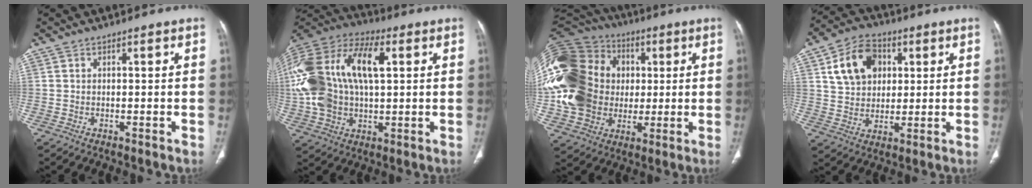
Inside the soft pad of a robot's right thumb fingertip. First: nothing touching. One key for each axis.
{"total": 28.5, "fx": 5.9, "fy": 16.3, "fz": 22.6, "tx": -0.500, "ty": 0.043, "tz": 0.106}
{"total": 30.9, "fx": 2.3, "fy": 24.5, "fz": 18.7, "tx": -0.422, "ty": 0.048, "tz": 0.053}
{"total": 12.2, "fx": 4.0, "fy": 9.1, "fz": 7.1, "tx": -0.096, "ty": 0.002, "tz": 0.070}